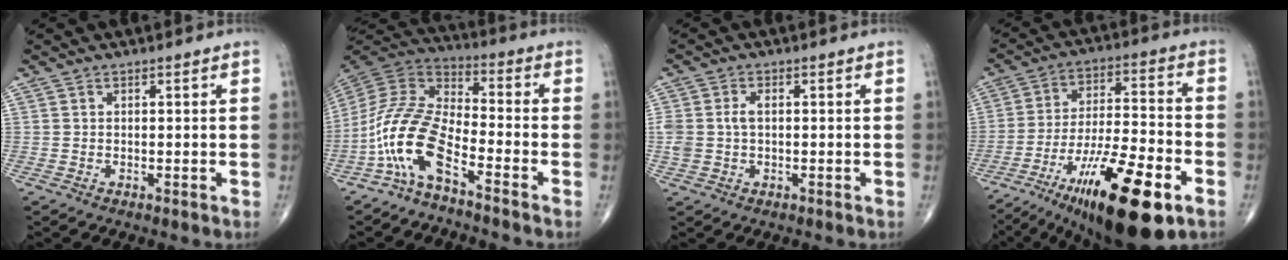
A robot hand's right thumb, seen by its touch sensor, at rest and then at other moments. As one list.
[{"total": 12.5, "force": [-6.8, 4.2, 9.6], "torque": [-0.205, 0.065, -0.146]}, {"total": 4.0, "force": [0.2, 2.6, 3.0], "torque": [-0.077, 0.012, 0.005]}, {"total": 22.8, "force": [-11.5, 6.2, 18.7], "torque": [-0.295, 0.040, -0.187]}]